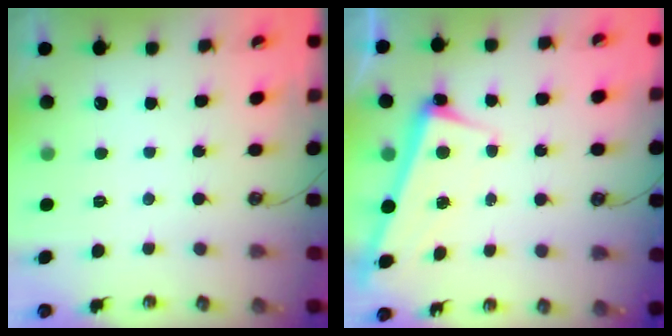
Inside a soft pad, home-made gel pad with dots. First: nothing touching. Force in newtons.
{"total": 2.7, "press": 2.5, "slide": 1.0}